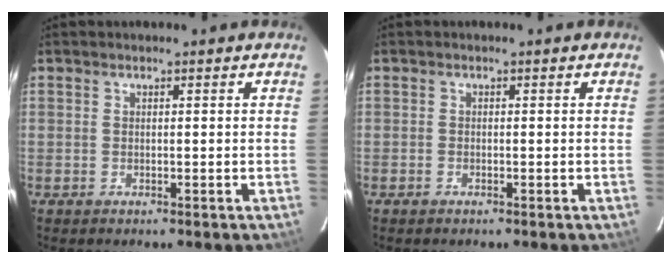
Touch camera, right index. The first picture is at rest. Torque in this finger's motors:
{"motor_torque": [0.12, 0.05, 0.10, 0.01]}